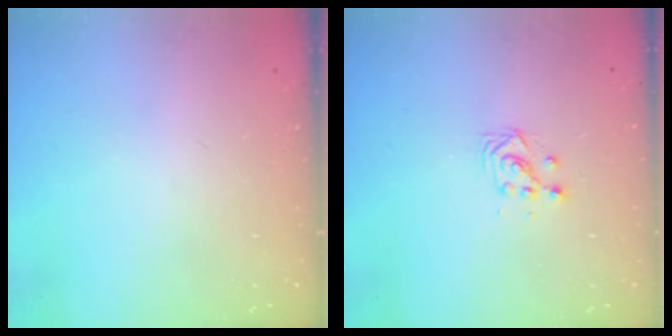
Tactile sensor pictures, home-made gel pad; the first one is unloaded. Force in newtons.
{"total": 3.0, "press": 3.0, "slide": 0.2}